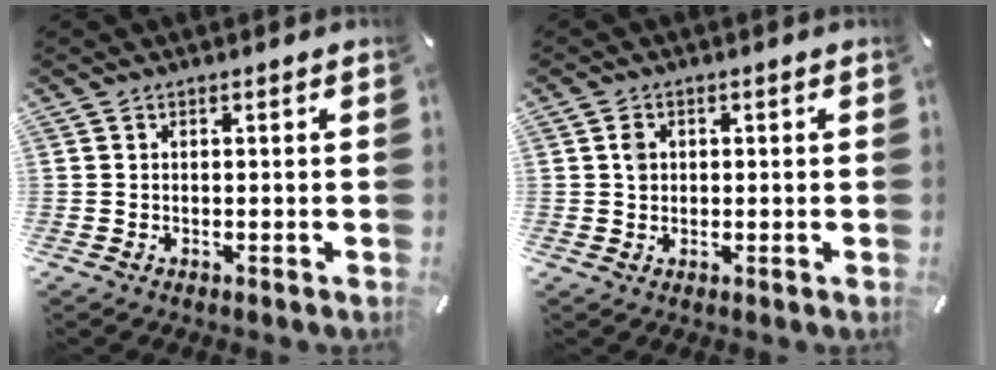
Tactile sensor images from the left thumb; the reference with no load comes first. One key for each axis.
{"total": 2.3, "fx": 0.2, "fy": 2.0, "fz": 1.1, "tx": -0.017, "ty": 0.004, "tz": 0.001}